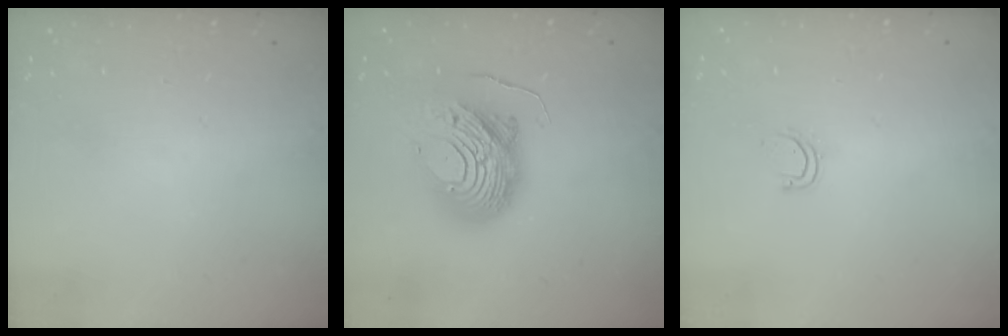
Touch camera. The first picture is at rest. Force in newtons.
{"total": 14.3, "press": 14.3, "slide": 1.4}
{"total": 4.1, "press": 4.1, "slide": 0.3}